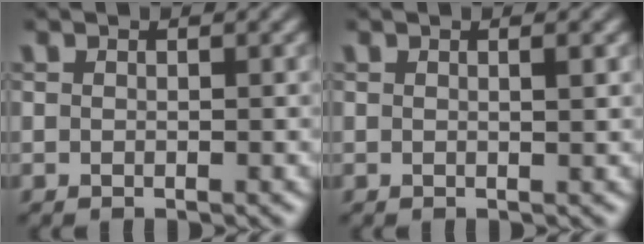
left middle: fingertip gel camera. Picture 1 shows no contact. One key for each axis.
{"total": 0.8, "fx": 0.3, "fy": 0.2, "fz": 0.7, "tx": -0.007, "ty": 0.003, "tz": 0.002}